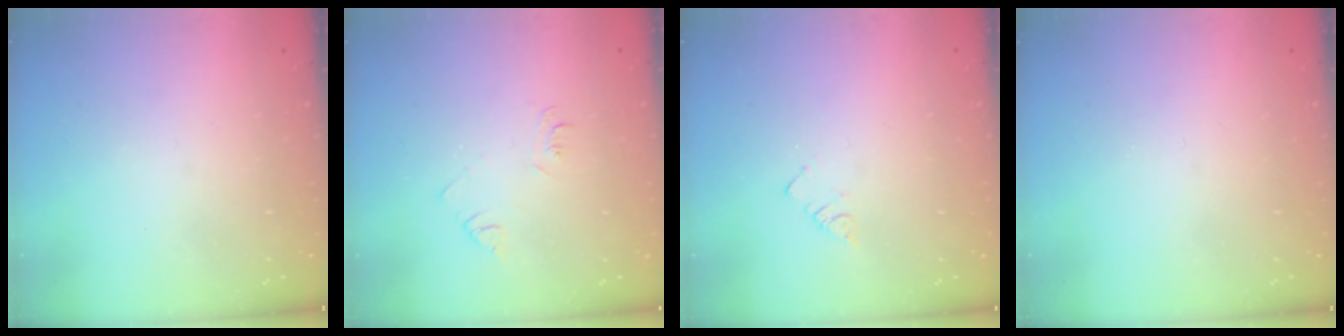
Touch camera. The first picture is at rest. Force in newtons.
{"total": 4.2, "press": 4.1, "slide": 0.6}
{"total": 2.3, "press": 2.3, "slide": 0.4}
{"total": 0.0}